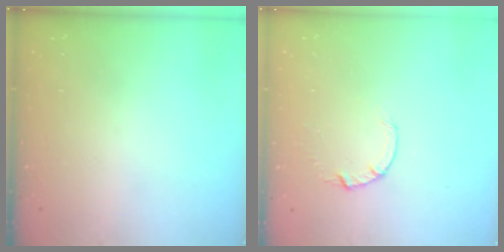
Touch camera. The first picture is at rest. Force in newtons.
{"total": 2.6, "press": 2.6, "slide": 0.4}